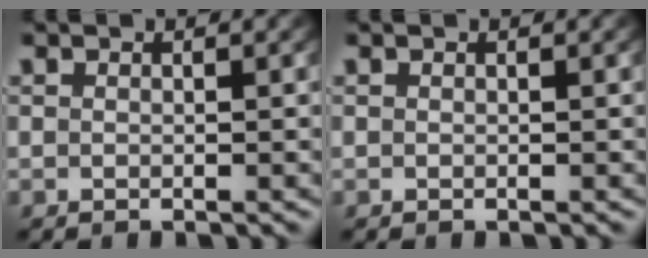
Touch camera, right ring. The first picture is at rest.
{"total": 0.0}